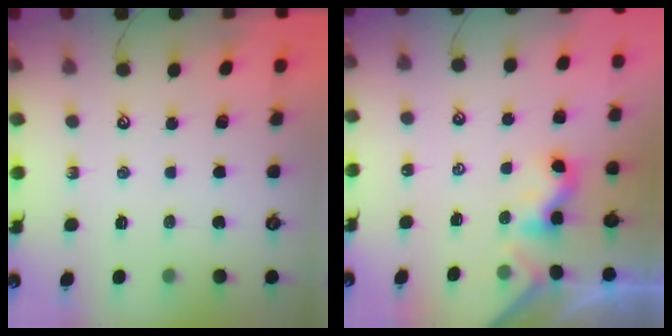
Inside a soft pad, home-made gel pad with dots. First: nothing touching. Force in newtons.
{"total": 2.3, "press": 2.3, "slide": 0.2}